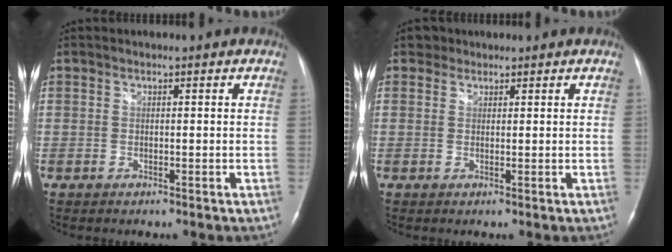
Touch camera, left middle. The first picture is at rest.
{"total": 1.5, "force": [1.0, 1.1, -0.2], "torque": [0.011, 0.004, 0.007]}